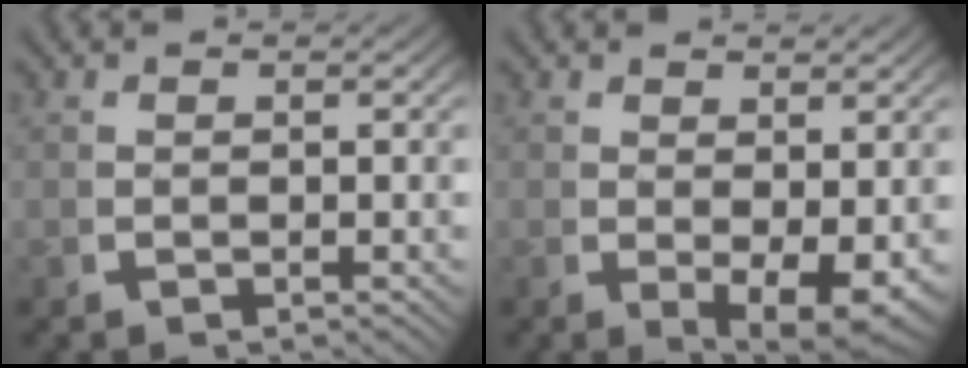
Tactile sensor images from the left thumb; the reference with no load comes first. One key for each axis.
{"total": 3.9, "fx": 0.0, "fy": 2.0, "fz": 3.4, "tx": -0.057, "ty": -0.028, "tz": 0.017}